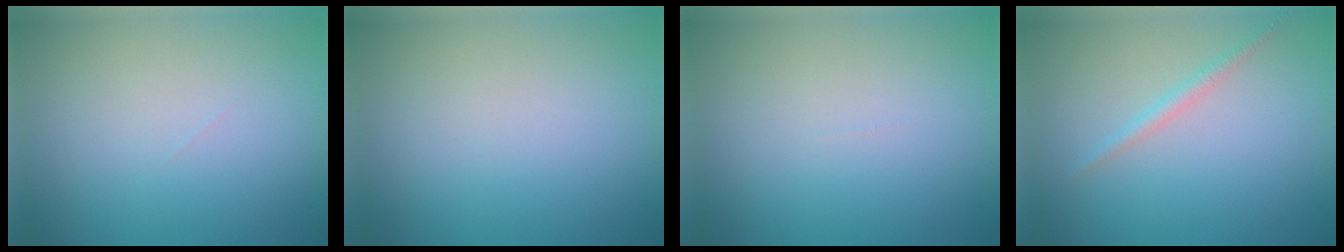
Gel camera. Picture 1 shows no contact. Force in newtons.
{"total": 0.0}
{"total": 0.0}
{"total": 1.2, "press": 1.2, "slide": 0.0}